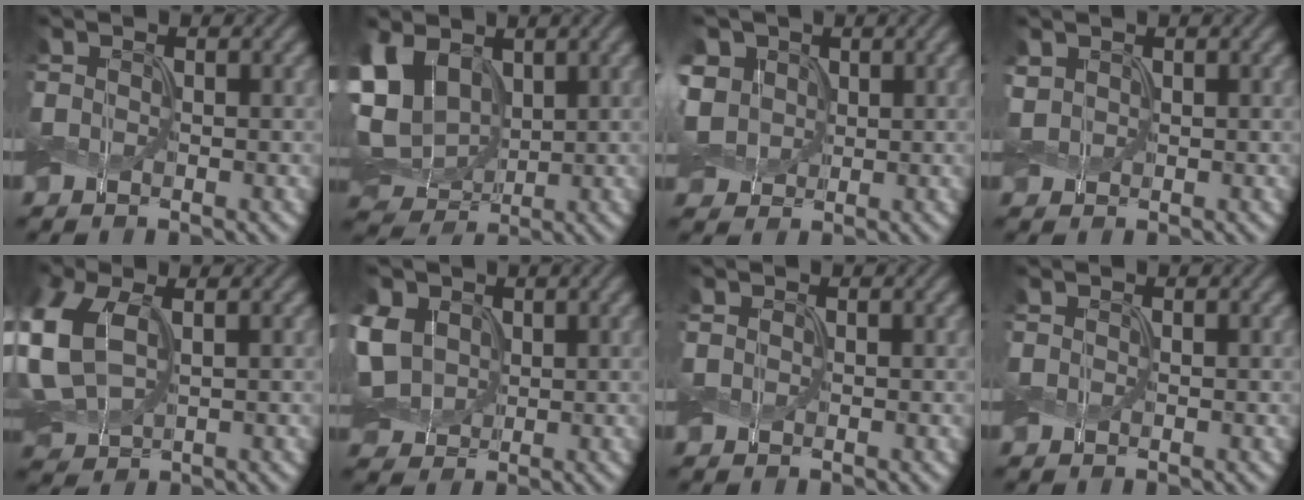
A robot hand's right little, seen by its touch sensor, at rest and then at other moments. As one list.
[{"total": 9.0, "force": [2.6, 6.2, 6.1], "torque": [-0.130, 0.005, 0.052]}, {"total": 4.9, "force": [1.4, 4.1, 2.3], "torque": [-0.083, 0.023, 0.015]}, {"total": 1.4, "force": [0.6, 1.1, 0.7], "torque": [-0.020, 0.006, 0.013]}, {"total": 7.7, "force": [1.0, 4.8, 5.9], "torque": [-0.168, 0.005, 0.025]}, {"total": 6.7, "force": [1.5, 5.2, 4.0], "torque": [-0.117, 0.017, 0.020]}, {"total": 0.0}, {"total": 0.0}]